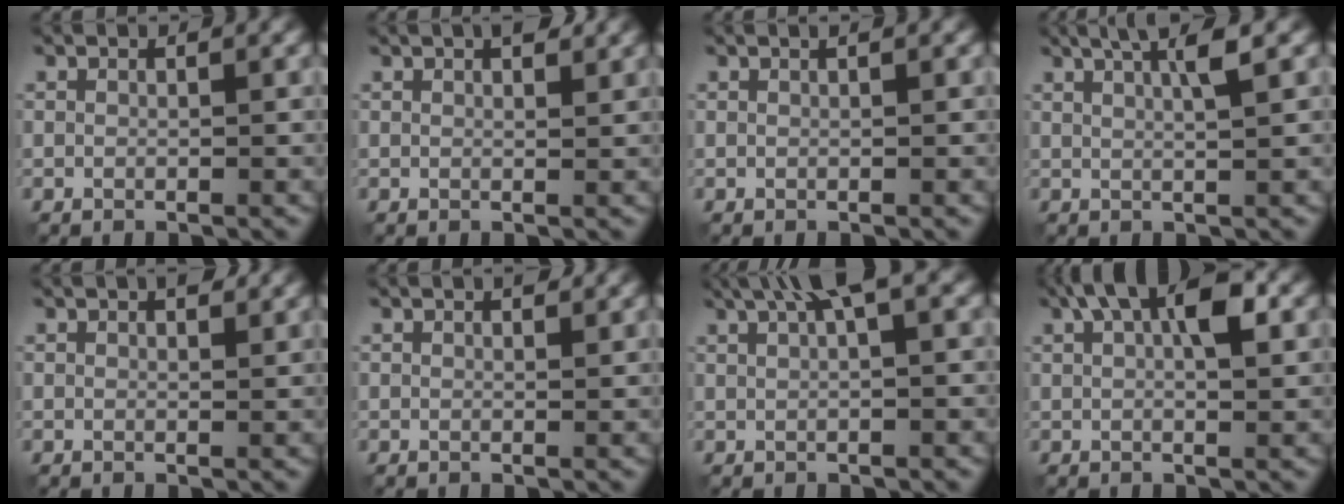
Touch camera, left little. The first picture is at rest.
{"total": 1.9, "force": [1.2, 0.6, 1.3], "torque": [-0.014, 0.001, 0.020]}
{"total": 0.6, "force": [0.3, 0.1, 0.5], "torque": [-0.007, 0.004, 0.003]}
{"total": 3.5, "force": [1.6, 0.5, 3.1], "torque": [-0.038, 0.008, 0.020]}
{"total": 1.5, "force": [1.0, 0.5, 1.0], "torque": [-0.012, 0.001, 0.017]}
{"total": 0.9, "force": [0.7, 0.2, 0.6], "torque": [-0.008, 0.001, 0.011]}
{"total": 4.4, "force": [2.1, 0.7, 3.8], "torque": [-0.065, 0.016, 0.035]}
{"total": 6.1, "force": [2.2, 2.2, 5.3], "torque": [-0.083, 0.013, 0.030]}